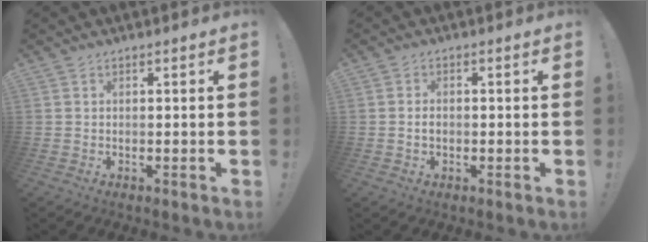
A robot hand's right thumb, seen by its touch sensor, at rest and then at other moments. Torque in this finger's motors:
{"motor_torque": [0.05, -0.17, -0.21, 0.24, 0.10]}